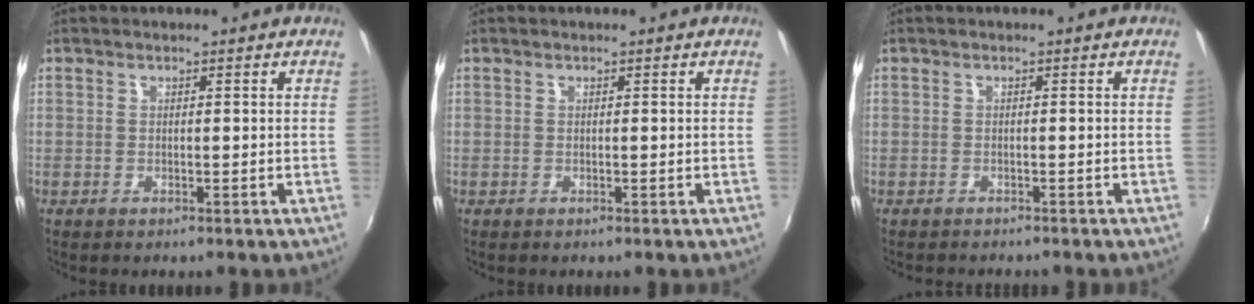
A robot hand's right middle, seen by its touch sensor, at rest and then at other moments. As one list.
[{"total": 0.0}, {"total": 1.8, "force": [-1.7, 0.3, 0.4], "torque": [-0.015, -0.011, -0.027]}]